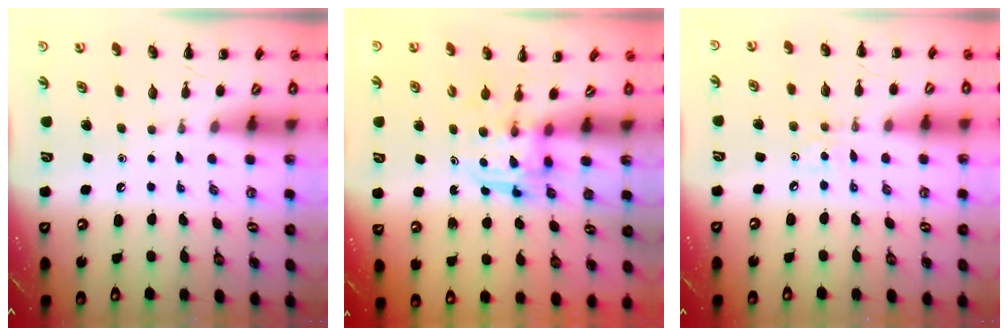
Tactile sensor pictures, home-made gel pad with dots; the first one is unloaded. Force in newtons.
{"total": 3.1, "press": 3.1, "slide": 0.2}
{"total": 1.8, "press": 1.7, "slide": 0.6}